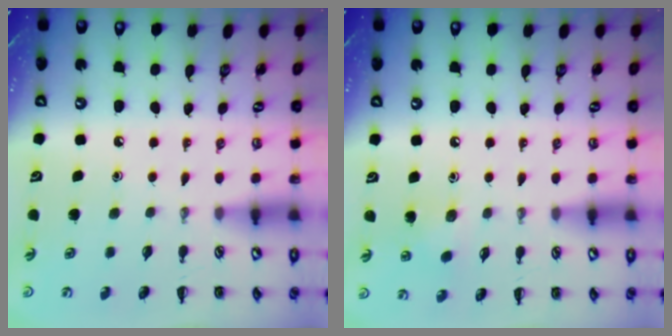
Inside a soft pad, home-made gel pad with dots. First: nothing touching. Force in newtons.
{"total": 6.0, "press": 5.9, "slide": 1.5}